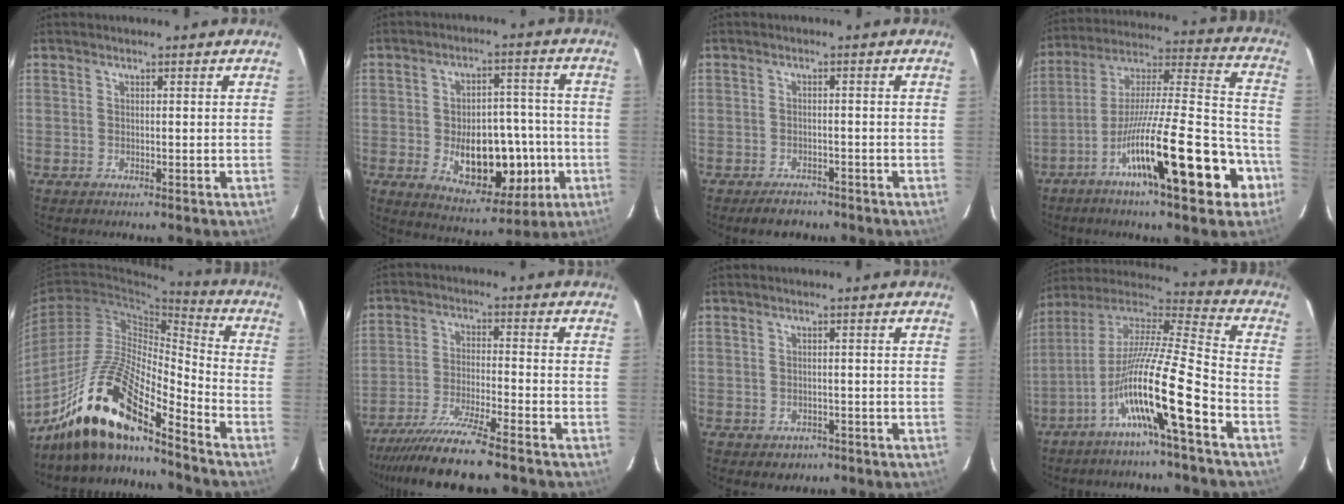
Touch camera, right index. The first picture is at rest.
{"total": 13.9, "force": [-3.1, 7.6, 11.1], "torque": [-0.163, 0.016, -0.030]}
{"total": 3.4, "force": [-2.6, 1.9, 0.9], "torque": [-0.019, 0.002, -0.035]}
{"total": 22.4, "force": [-10.6, 2.8, 19.5], "torque": [-0.296, -0.003, -0.165]}
{"total": 15.4, "force": [-11.8, 2.8, 9.5], "torque": [-0.177, 0.013, -0.212]}
{"total": 10.7, "force": [-8.8, -0.6, 6.0], "torque": [-0.099, -0.030, -0.151]}
{"total": 2.3, "force": [-1.2, 1.9, 0.5], "torque": [-0.004, 0.005, -0.010]}
{"total": 16.1, "force": [-7.3, -0.7, 14.4], "torque": [-0.277, -0.006, -0.139]}